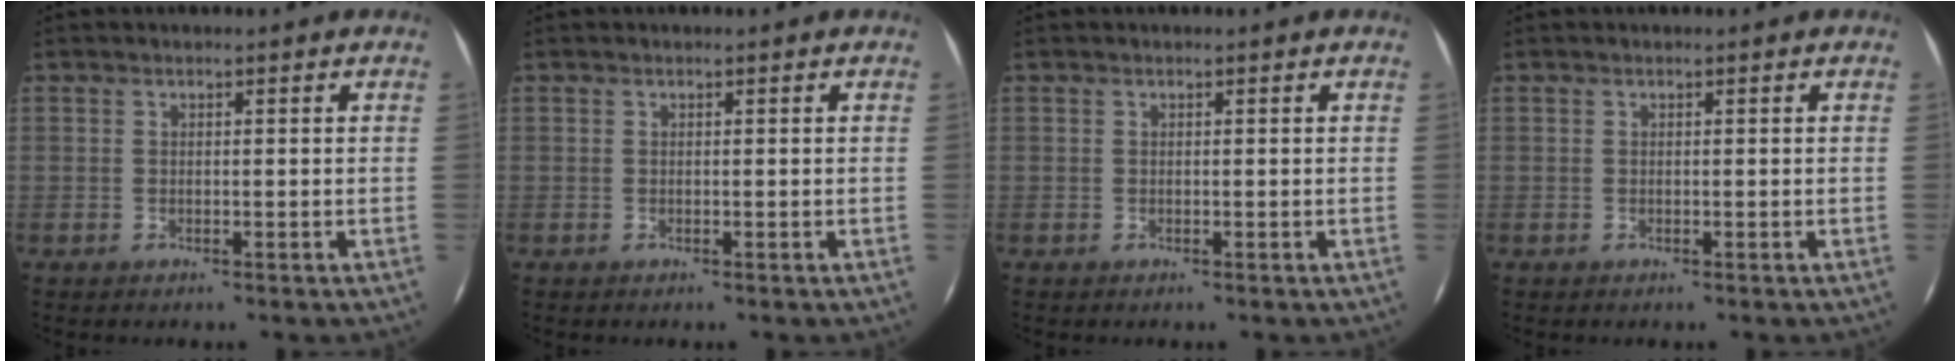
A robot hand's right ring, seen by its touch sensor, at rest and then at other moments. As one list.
[{"total": 0.0}, {"total": 0.0}, {"total": 0.0}]